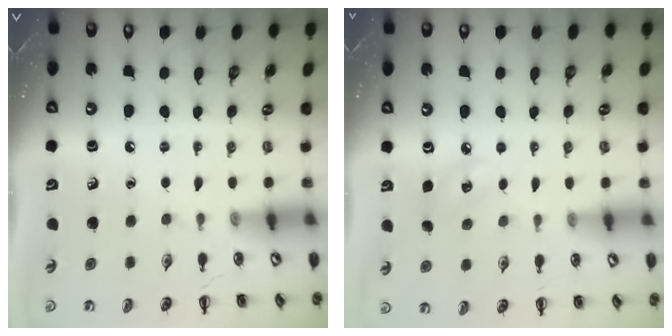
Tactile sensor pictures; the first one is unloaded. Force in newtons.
{"total": 5.9, "press": 5.6, "slide": 1.8}